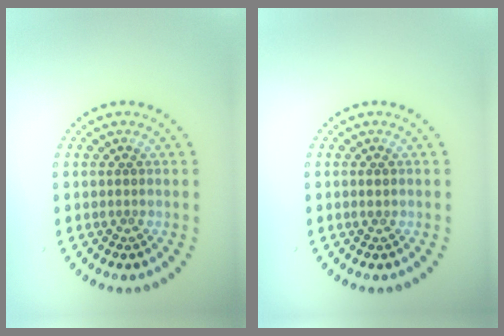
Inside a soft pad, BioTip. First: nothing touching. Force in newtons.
{"total": 0.8, "press": 0.8, "slide": 0.1}